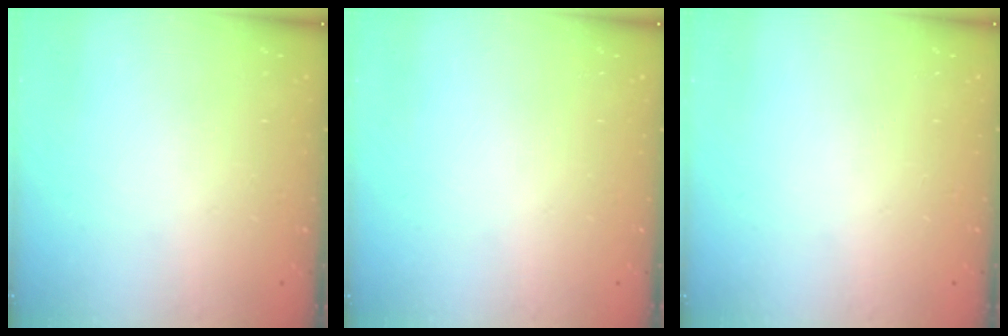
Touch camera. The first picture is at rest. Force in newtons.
{"total": 0.0}
{"total": 0.0}